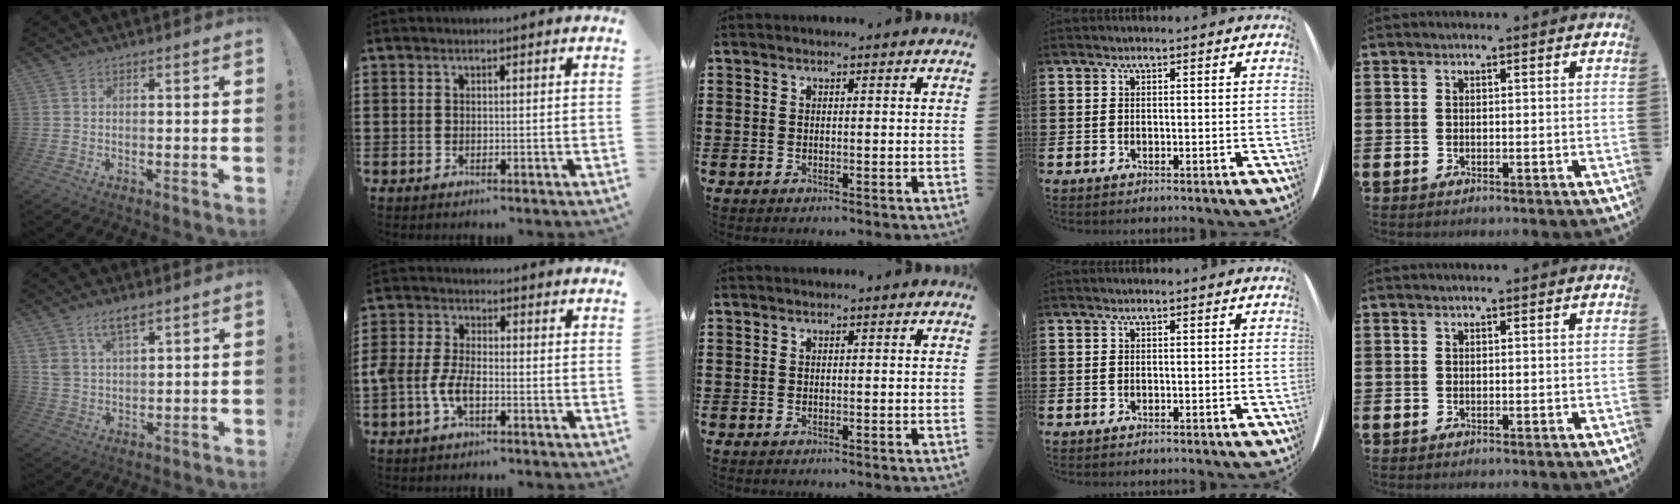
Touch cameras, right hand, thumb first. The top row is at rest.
{"thumb": {"total": 7.0, "force": [5.2, 2.8, 3.8], "torque": [-0.070, -0.021, 0.096]}, "index": {"total": 4.9, "force": [-1.8, 2.3, 3.9], "torque": [-0.103, -0.004, -0.043]}}